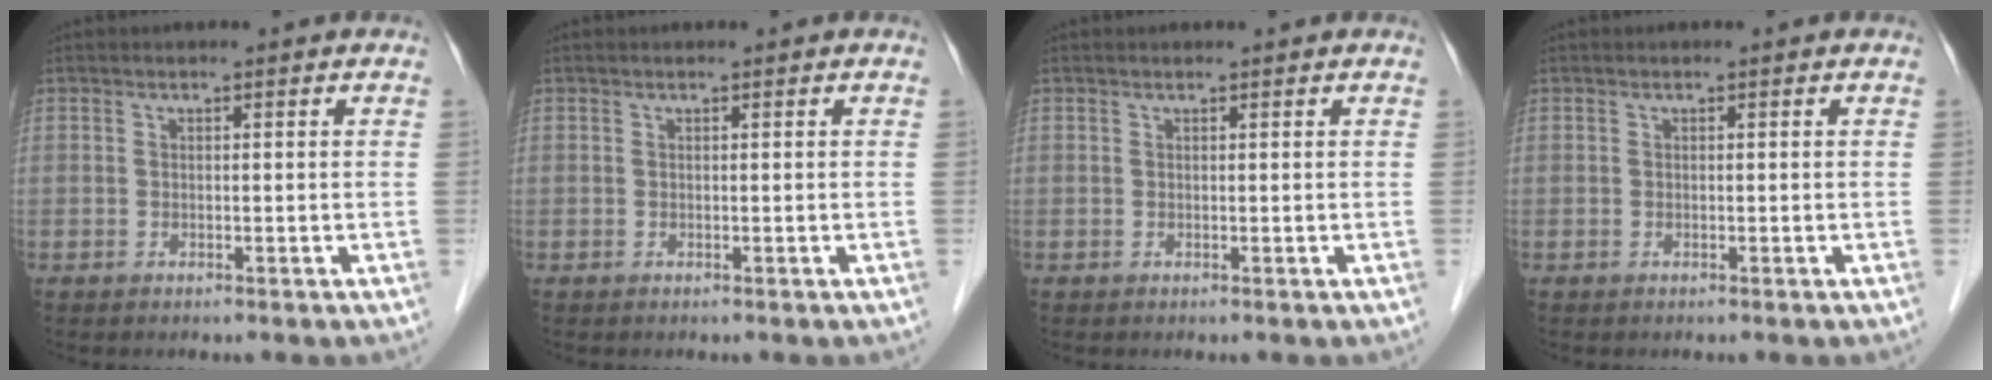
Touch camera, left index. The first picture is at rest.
{"total": 0.0}
{"total": 0.0}
{"total": 0.0}